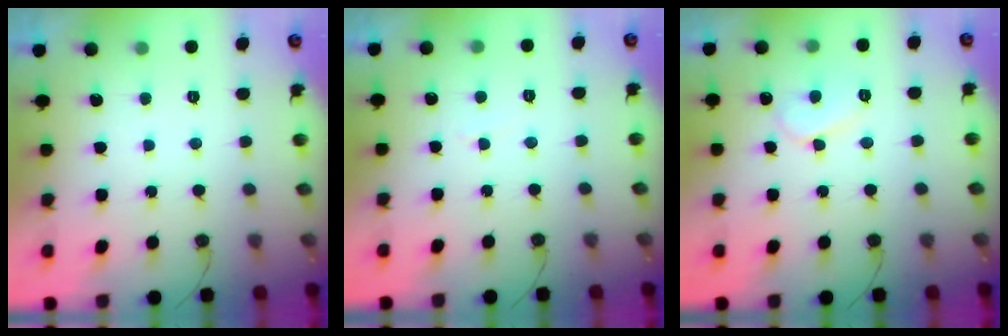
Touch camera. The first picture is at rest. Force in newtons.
{"total": 1.4, "press": 1.4, "slide": 0.1}
{"total": 7.5, "press": 7.5, "slide": 0.5}